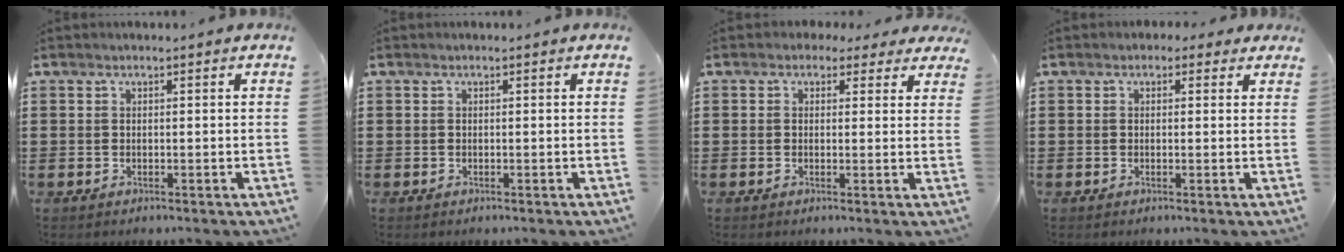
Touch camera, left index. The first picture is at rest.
{"total": 0.0}
{"total": 2.1, "force": [1.2, 1.5, 0.7], "torque": [-0.014, 0.006, 0.019]}
{"total": 1.3, "force": [0.5, 1.0, 0.5], "torque": [-0.006, 0.005, 0.007]}